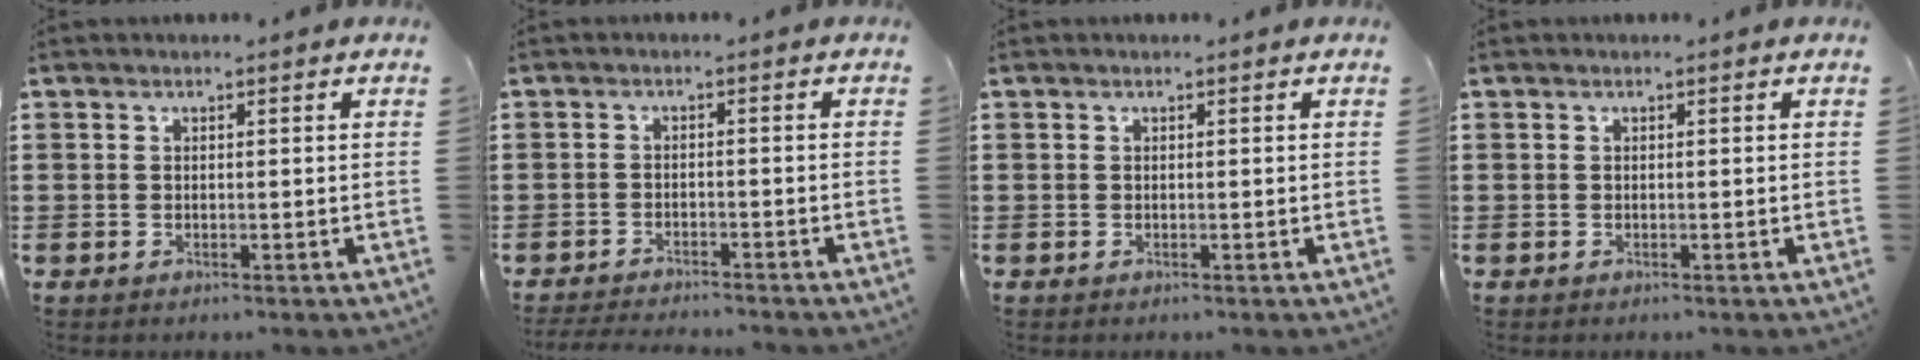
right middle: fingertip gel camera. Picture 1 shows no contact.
{"total": 2.5, "force": [-2.5, 0.1, 0.3], "torque": [-0.014, -0.003, -0.055]}
{"total": 0.0}
{"total": 0.0}